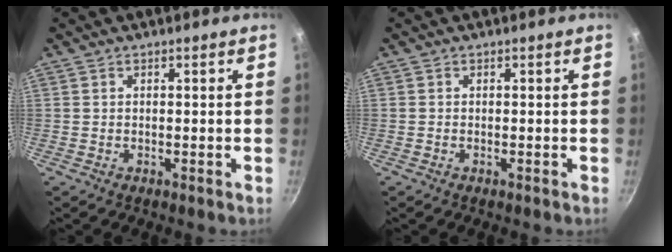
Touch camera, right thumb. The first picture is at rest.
{"total": 0.0}